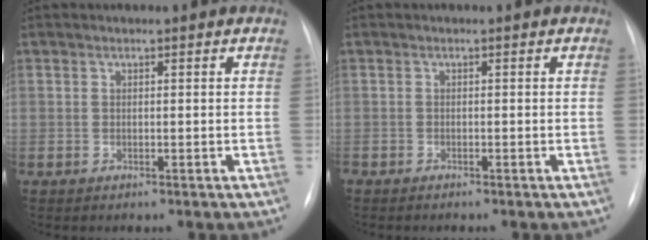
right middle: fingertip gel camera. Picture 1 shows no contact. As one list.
[{"total": 0.9, "force": [-0.9, 0.1, 0.3], "torque": [-0.007, -0.002, -0.014]}]